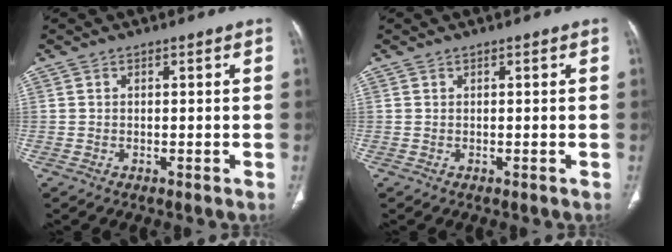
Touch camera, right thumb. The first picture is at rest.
{"total": 0.0}